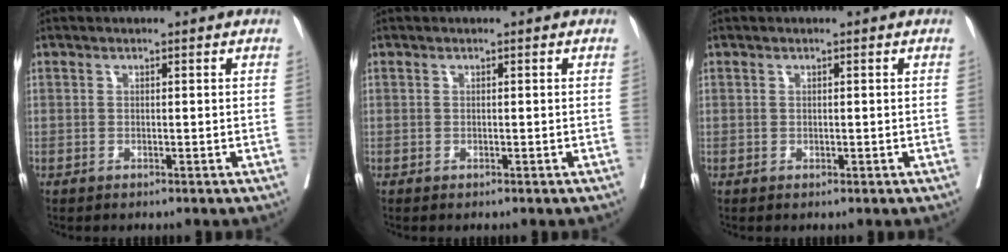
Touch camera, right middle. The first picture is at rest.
{"total": 0.0}
{"total": 0.0}